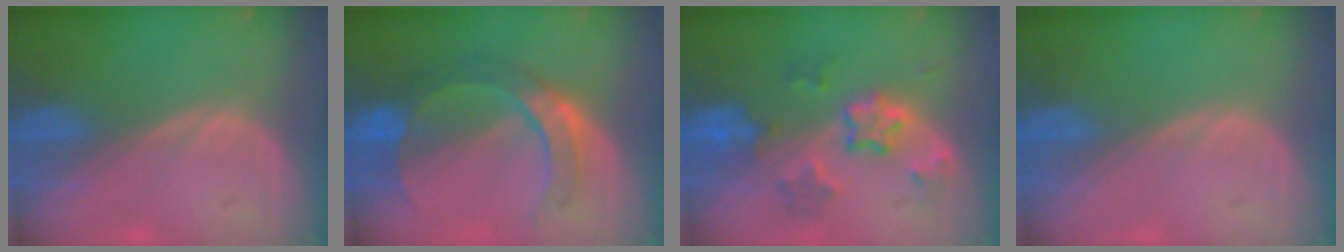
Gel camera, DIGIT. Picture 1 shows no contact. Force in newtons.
{"total": 7.2, "press": 7.2, "slide": 0.6}
{"total": 7.0, "press": 6.4, "slide": 2.8}
{"total": 0.0}